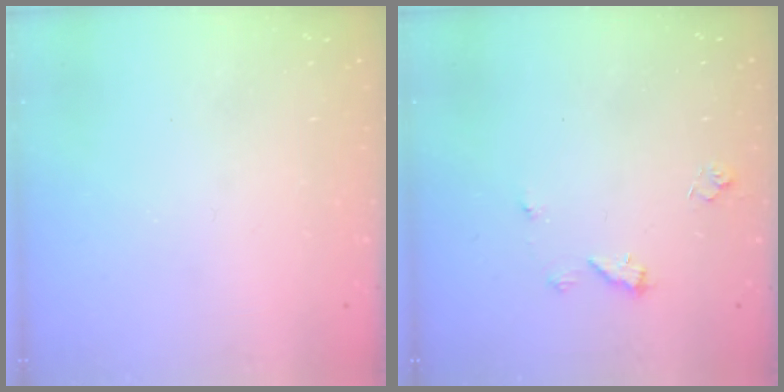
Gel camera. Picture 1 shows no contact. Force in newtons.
{"total": 7.0, "press": 7.0, "slide": 0.7}